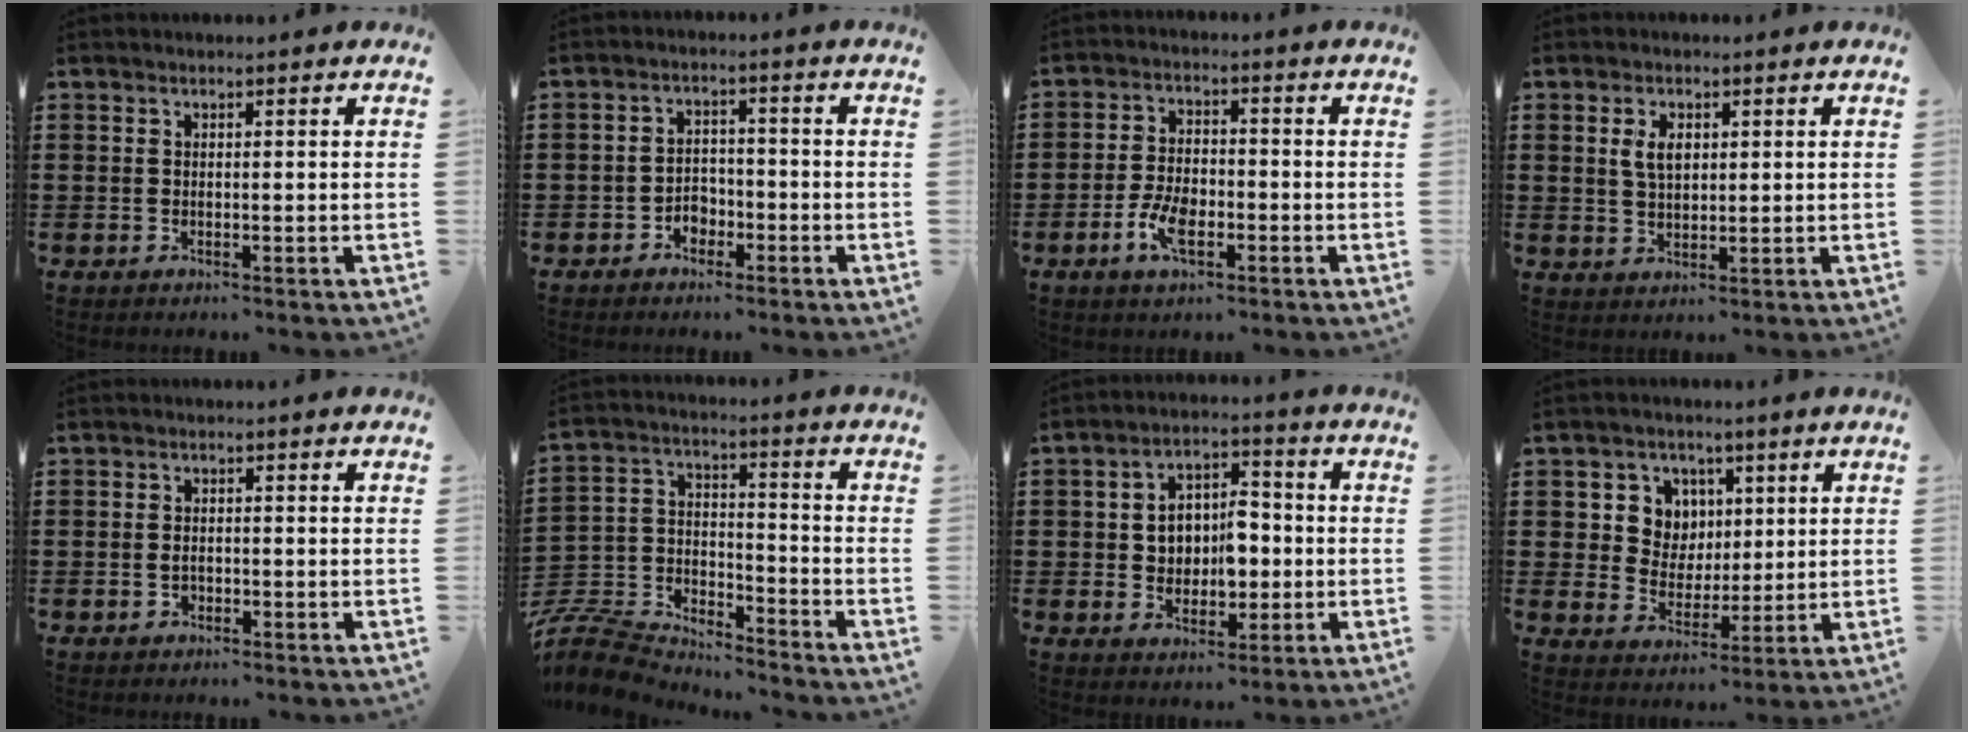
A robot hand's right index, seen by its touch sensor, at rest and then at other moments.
{"total": 2.8, "force": [-1.9, 1.9, 0.8], "torque": [-0.023, 0.003, -0.041]}
{"total": 5.5, "force": [-2.3, 2.8, 4.1], "torque": [-0.092, 0.000, -0.044]}
{"total": 3.9, "force": [1.1, 2.2, 3.1], "torque": [-0.059, 0.007, 0.016]}
{"total": 1.3, "force": [-0.5, 0.7, 0.9], "torque": [-0.020, -0.001, -0.009]}
{"total": 8.2, "force": [-7.8, 2.0, 1.5], "torque": [-0.059, 0.002, -0.164]}
{"total": 7.3, "force": [-0.6, 5.1, 5.2], "torque": [-0.088, 0.008, -0.014]}
{"total": 6.8, "force": [2.4, 6.2, 1.5], "torque": [-0.055, 0.012, 0.042]}